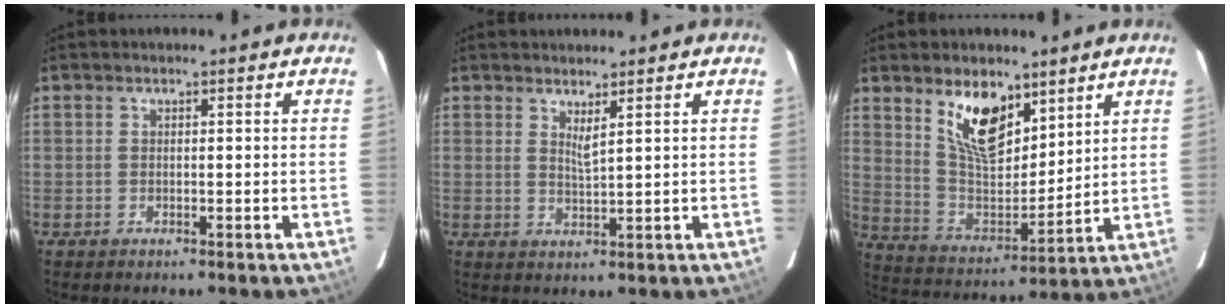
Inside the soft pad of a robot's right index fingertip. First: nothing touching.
{"total": 2.4, "force": [1.6, -0.2, 1.7], "torque": [-0.031, -0.006, 0.025]}
{"total": 13.2, "force": [8.1, 6.2, 8.5], "torque": [-0.152, -0.004, 0.160]}